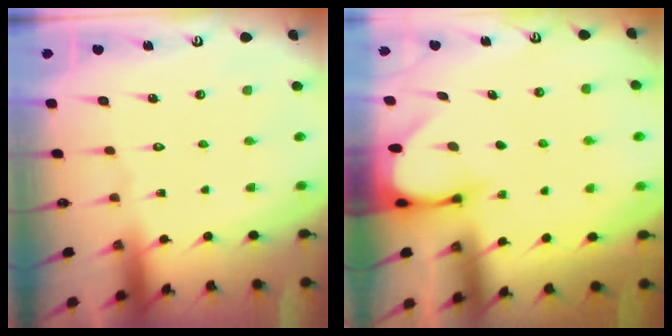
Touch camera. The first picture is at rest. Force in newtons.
{"total": 3.4, "press": 3.4, "slide": 0.3}